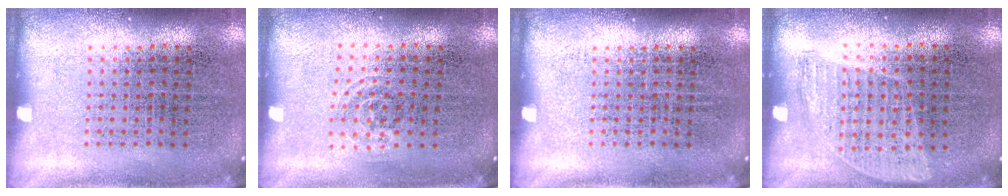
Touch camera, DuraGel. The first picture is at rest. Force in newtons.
{"total": 0.8, "press": 0.6, "slide": 0.6}
{"total": 0.0}
{"total": 0.9, "press": 0.8, "slide": 0.4}